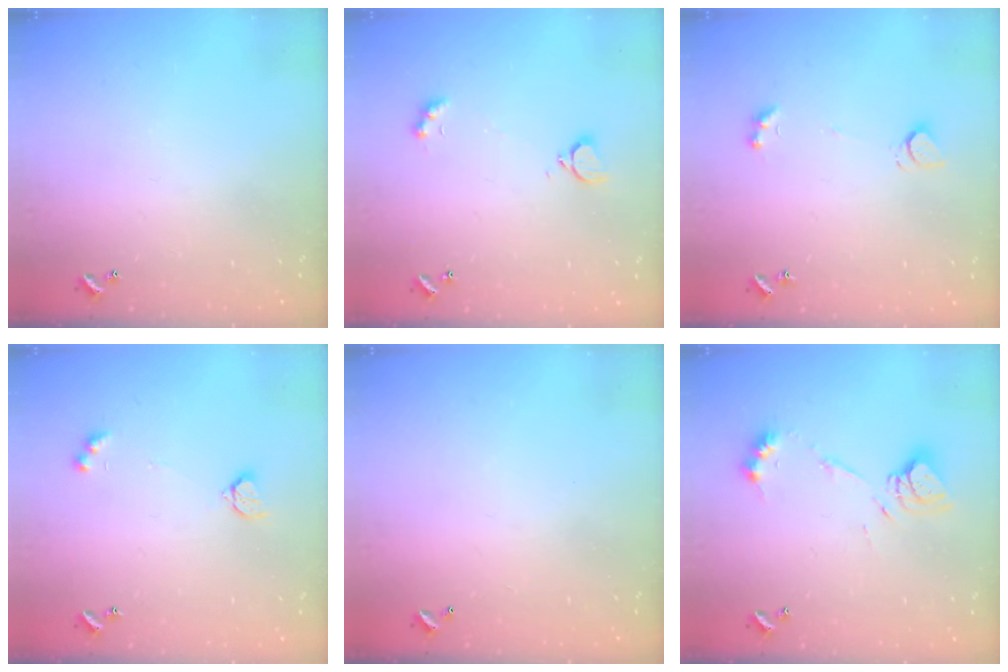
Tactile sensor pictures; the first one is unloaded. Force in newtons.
{"total": 2.9, "press": 2.9, "slide": 0.6}
{"total": 1.4, "press": 1.2, "slide": 0.6}
{"total": 4.2, "press": 4.2, "slide": 0.4}
{"total": 2.8, "press": 2.8, "slide": 0.1}
{"total": 10.9, "press": 10.9, "slide": 1.0}